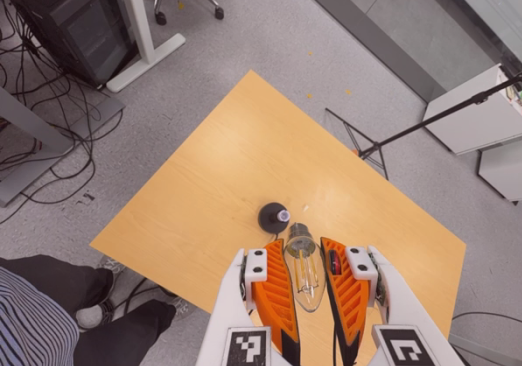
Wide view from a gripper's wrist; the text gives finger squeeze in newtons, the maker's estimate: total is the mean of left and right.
{"total": 20.5, "left": 22.6, "right": 18.3}